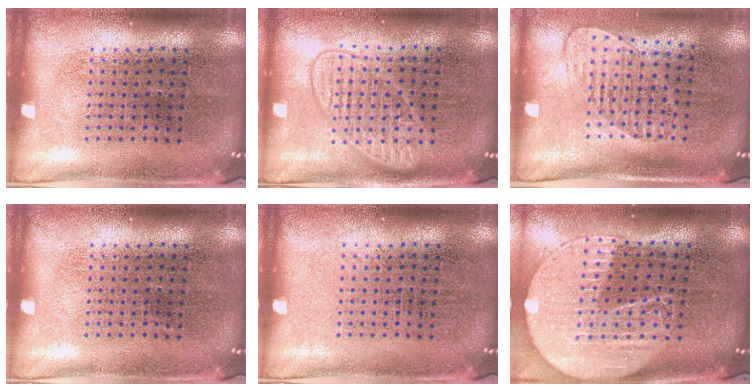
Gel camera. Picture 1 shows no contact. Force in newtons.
{"total": 2.8, "press": 2.7, "slide": 0.4}
{"total": 1.4, "press": 1.2, "slide": 0.8}
{"total": 0.0}
{"total": 0.0}
{"total": 2.1, "press": 1.8, "slide": 1.0}